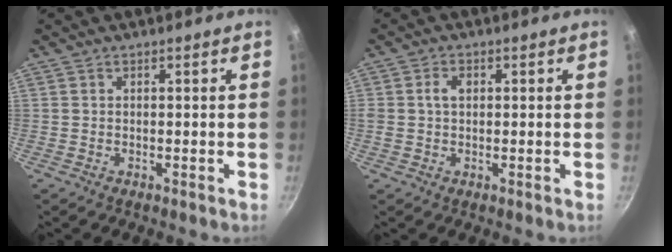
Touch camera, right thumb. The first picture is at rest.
{"total": 2.8, "force": [0.5, 1.9, 1.9], "torque": [-0.027, 0.004, 0.007]}